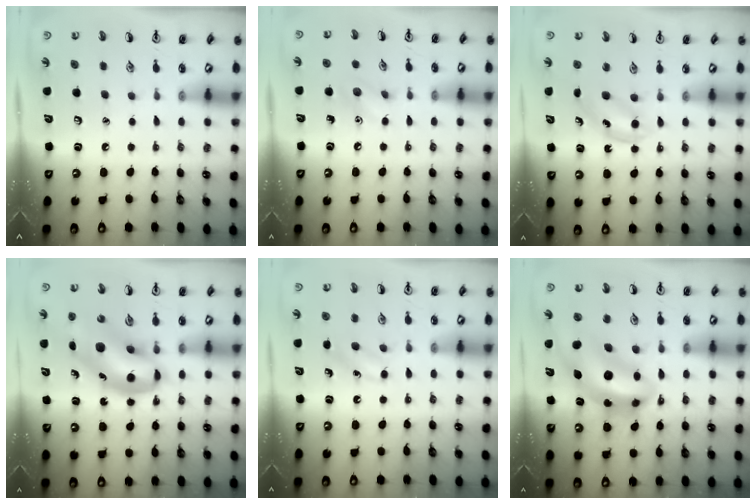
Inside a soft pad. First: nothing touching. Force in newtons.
{"total": 5.1, "press": 4.9, "slide": 1.3}
{"total": 4.0, "press": 3.9, "slide": 0.7}
{"total": 9.3, "press": 8.9, "slide": 2.6}
{"total": 3.9, "press": 3.6, "slide": 1.4}
{"total": 8.9, "press": 8.5, "slide": 2.7}